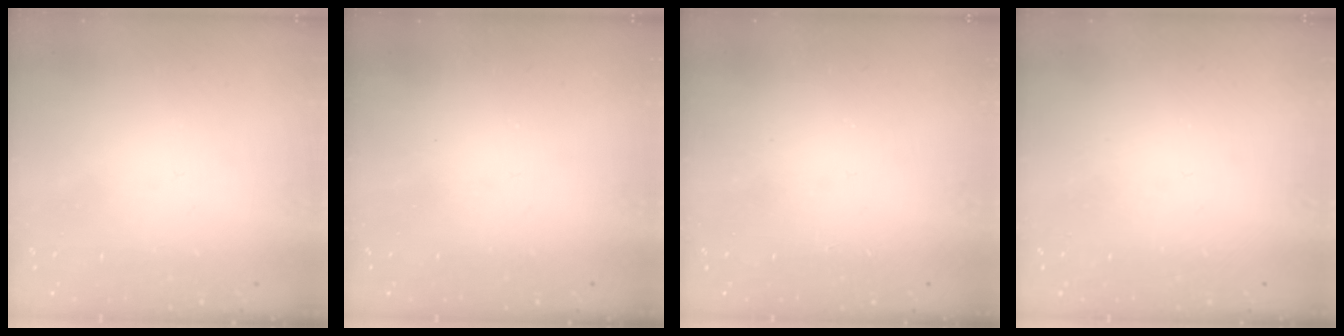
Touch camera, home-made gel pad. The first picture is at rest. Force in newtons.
{"total": 0.0}
{"total": 1.7, "press": 1.7, "slide": 0.2}
{"total": 0.0}